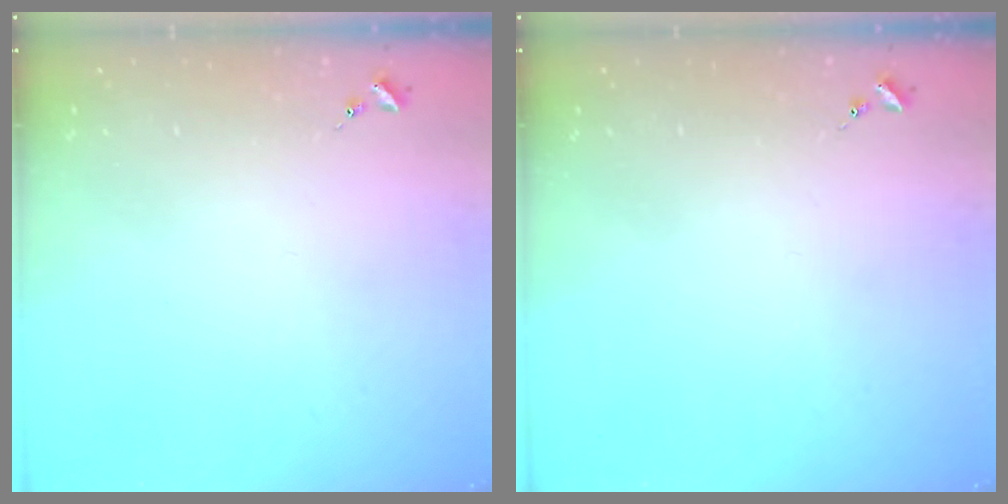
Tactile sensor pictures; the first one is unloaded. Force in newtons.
{"total": 0.0}